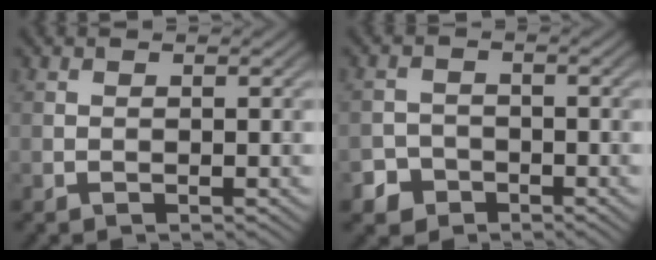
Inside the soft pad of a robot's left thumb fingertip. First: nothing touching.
{"total": 3.2, "force": [-2.1, 2.3, 0.6], "torque": [-0.003, 0.001, -0.043]}